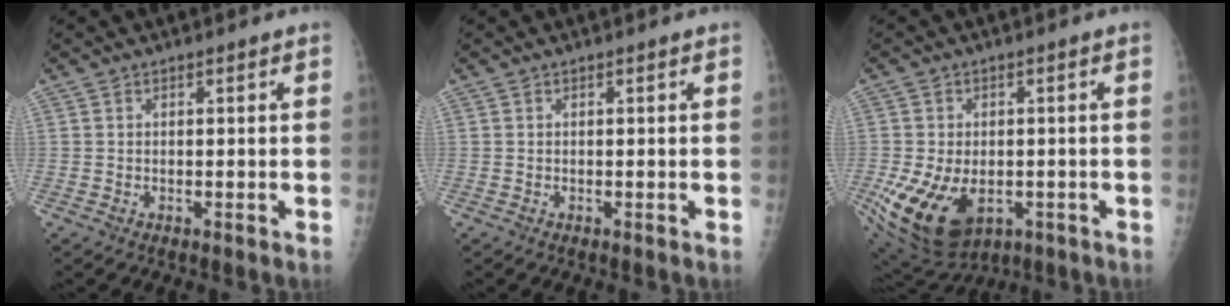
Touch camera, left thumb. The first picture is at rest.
{"total": 0.0}
{"total": 16.6, "force": [-4.8, 11.0, 11.4], "torque": [-0.227, -0.007, -0.056]}